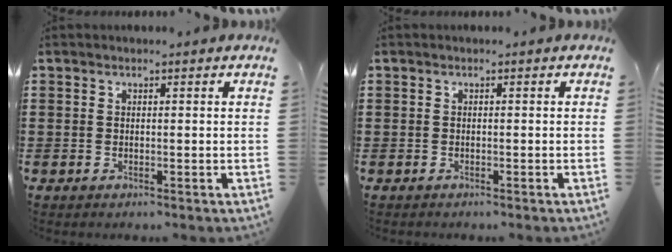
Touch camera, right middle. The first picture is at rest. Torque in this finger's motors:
{"motor_torque": [-1.42, 0.71, -0.90, -0.21]}